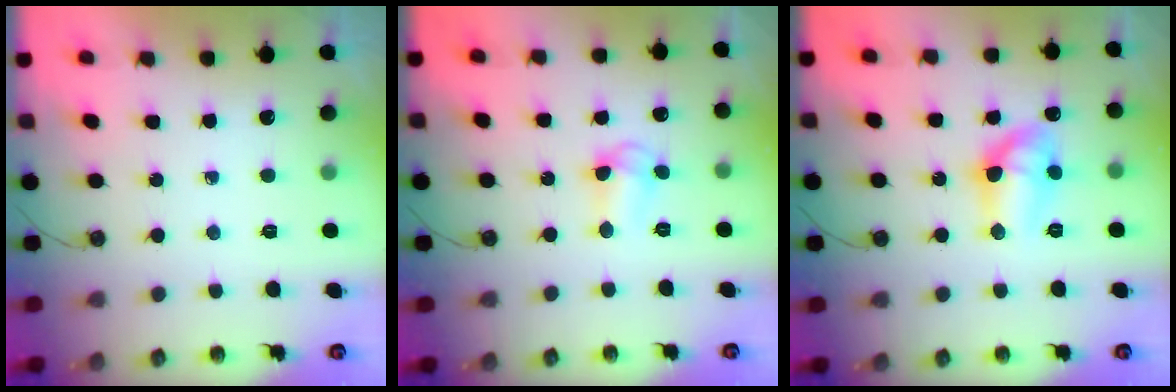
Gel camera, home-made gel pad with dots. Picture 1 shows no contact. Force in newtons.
{"total": 4.7, "press": 4.6, "slide": 0.8}
{"total": 11.4, "press": 11.4, "slide": 0.8}